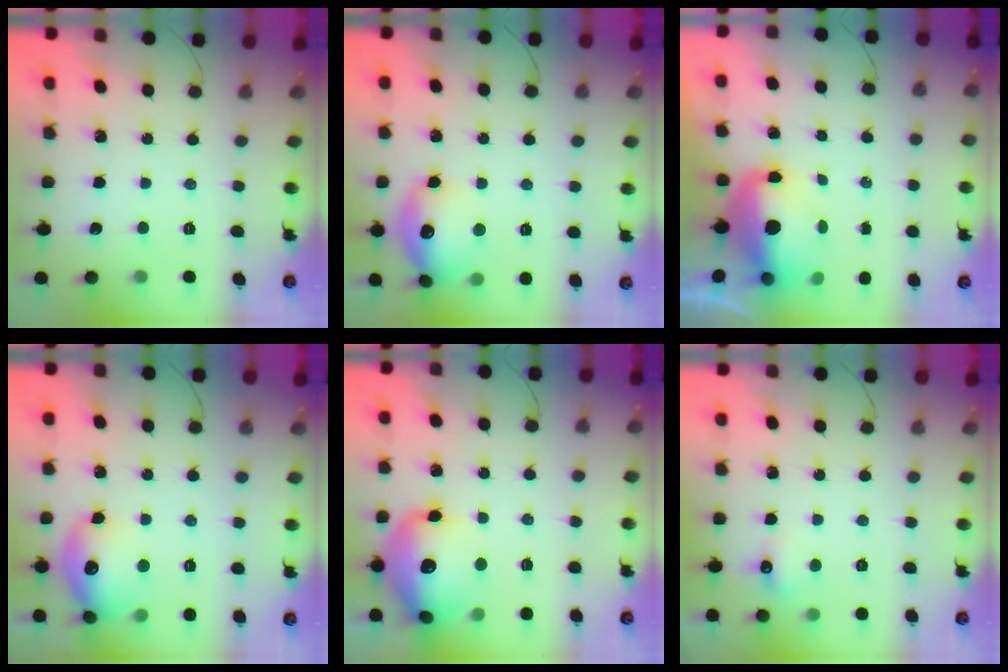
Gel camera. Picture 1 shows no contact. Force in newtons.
{"total": 15.4, "press": 15.4, "slide": 1.3}
{"total": 11.4, "press": 11.2, "slide": 2.3}
{"total": 15.5, "press": 15.4, "slide": 1.4}
{"total": 16.1, "press": 15.7, "slide": 3.2}
{"total": 4.8, "press": 4.6, "slide": 1.3}